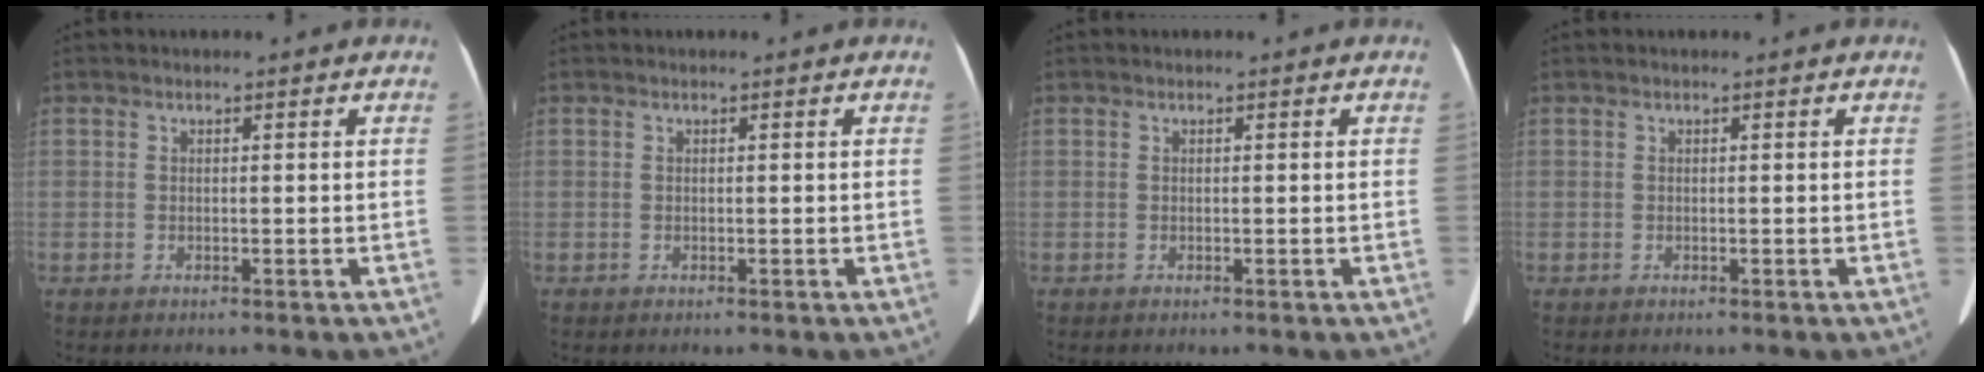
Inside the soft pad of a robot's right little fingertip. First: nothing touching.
{"total": 0.0}
{"total": 0.0}
{"total": 0.0}